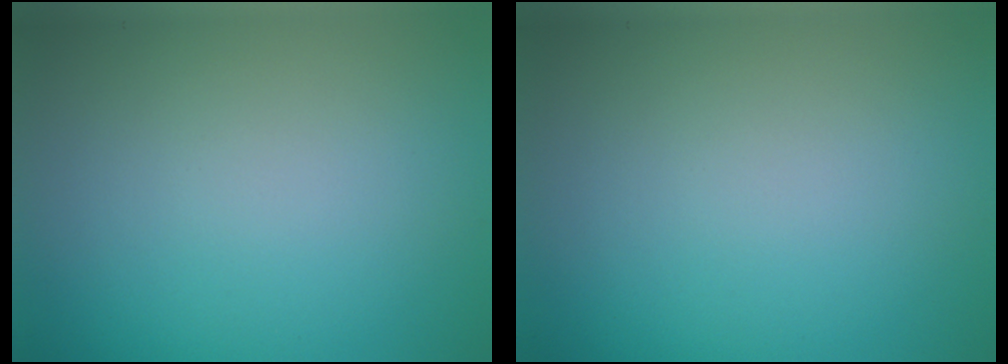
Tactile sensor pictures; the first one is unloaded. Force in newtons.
{"total": 0.0}